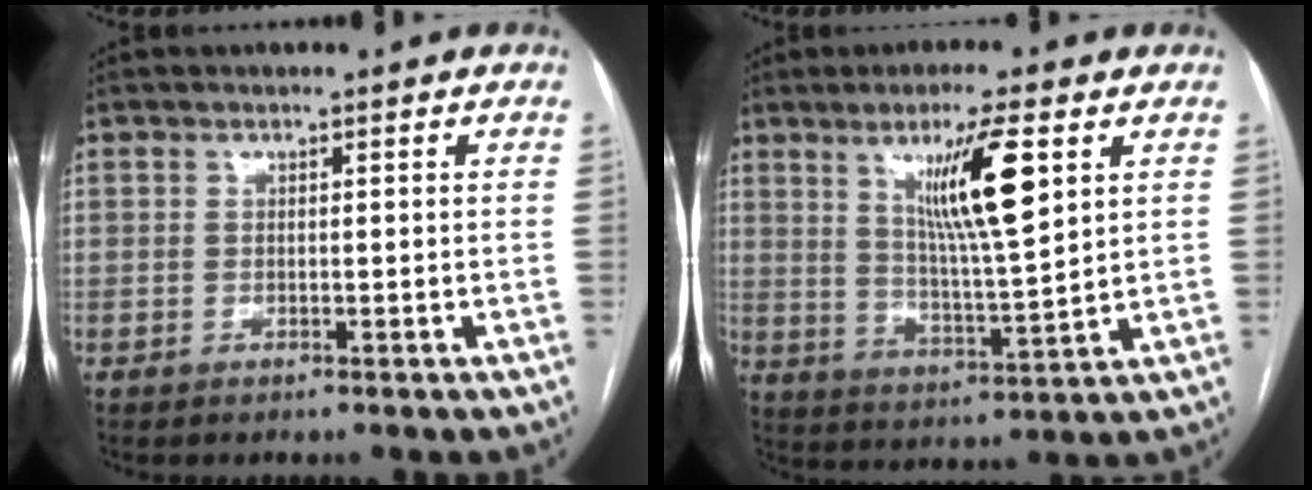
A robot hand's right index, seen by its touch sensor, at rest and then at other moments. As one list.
[{"total": 11.4, "force": [4.7, 0.7, 10.3], "torque": [-0.180, -0.007, 0.084]}]